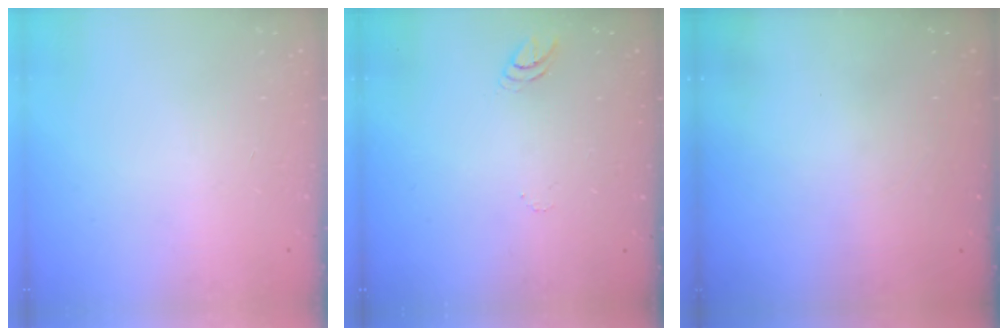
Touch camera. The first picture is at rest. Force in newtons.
{"total": 3.4, "press": 3.4, "slide": 0.3}
{"total": 0.7, "press": 0.4, "slide": 0.5}